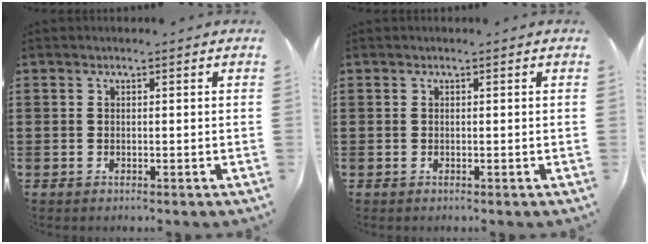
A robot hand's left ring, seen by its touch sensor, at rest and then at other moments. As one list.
[{"total": 0.0}]